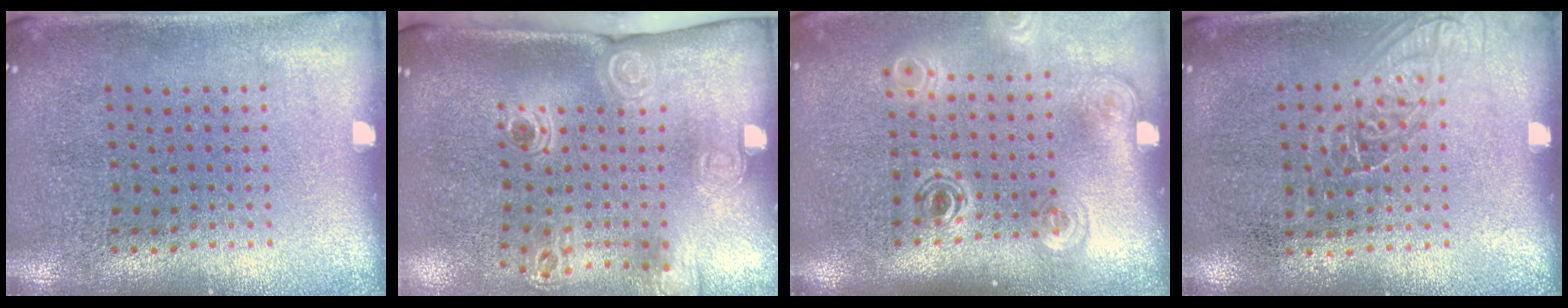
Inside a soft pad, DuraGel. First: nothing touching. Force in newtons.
{"total": 2.3, "press": 1.6, "slide": 1.6}
{"total": 1.9, "press": 1.3, "slide": 1.4}
{"total": 1.1, "press": 1.0, "slide": 0.5}